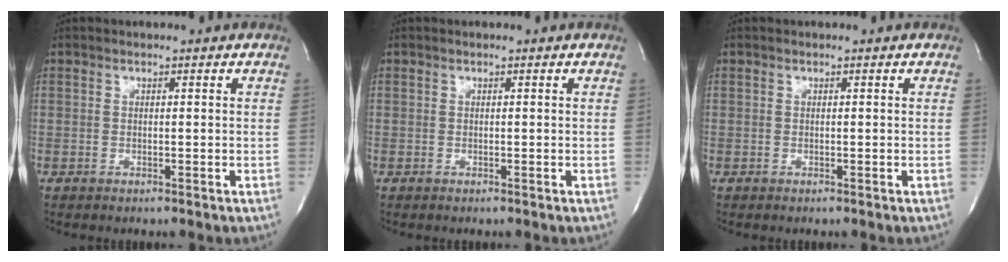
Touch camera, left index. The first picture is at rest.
{"total": 0.0}
{"total": 0.0}